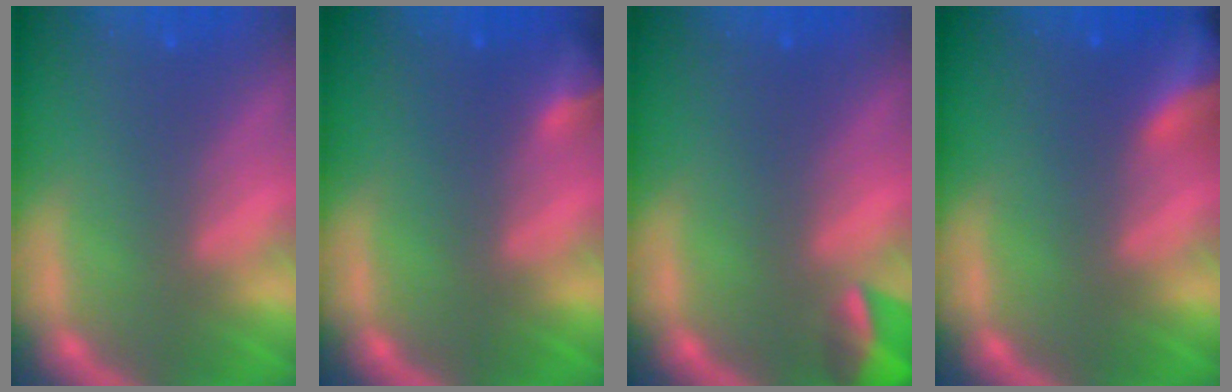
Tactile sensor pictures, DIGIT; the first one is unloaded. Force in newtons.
{"total": 2.4}
{"total": 3.4}
{"total": 6.5}